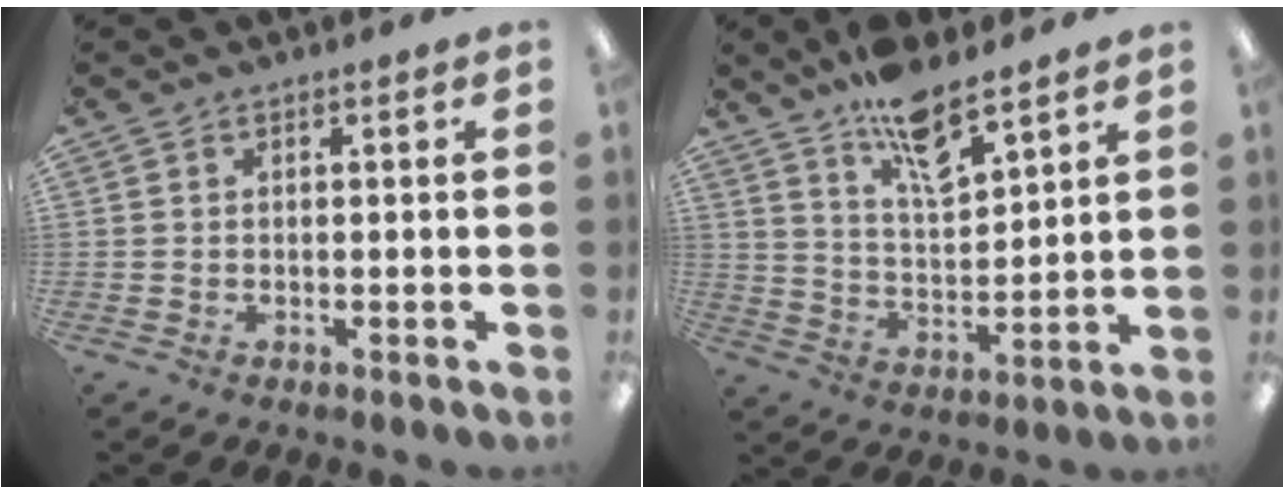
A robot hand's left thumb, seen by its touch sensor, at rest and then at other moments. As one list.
[{"total": 12.1, "force": [9.4, 3.7, 6.7], "torque": [-0.109, -0.055, 0.165]}]